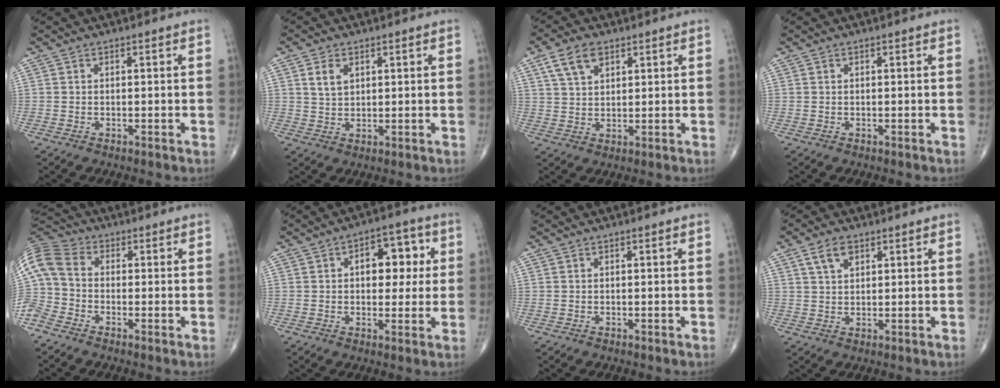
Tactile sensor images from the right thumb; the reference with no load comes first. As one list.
[{"total": 3.7, "force": [1.6, 2.4, 2.4], "torque": [-0.038, -0.008, 0.033]}, {"total": 6.2, "force": [3.2, 3.7, 3.7], "torque": [-0.059, -0.008, 0.063]}, {"total": 0.0}, {"total": 9.0, "force": [-2.7, 6.6, 5.5], "torque": [-0.127, 0.021, -0.074]}, {"total": 9.6, "force": [1.9, 5.9, 7.4], "torque": [-0.053, 0.012, 0.023]}, {"total": 0.0}, {"total": 4.3, "force": [2.2, 2.5, 2.7], "torque": [-0.045, -0.004, 0.044]}]